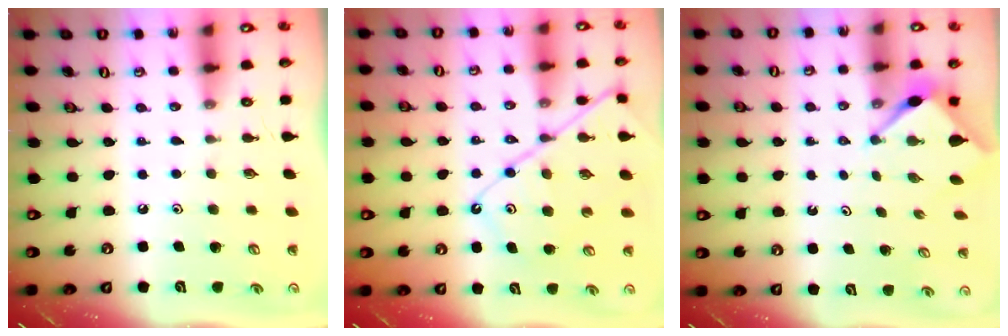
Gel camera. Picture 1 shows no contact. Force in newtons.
{"total": 12.1, "press": 12.0, "slide": 1.4}
{"total": 2.9, "press": 2.8, "slide": 0.4}